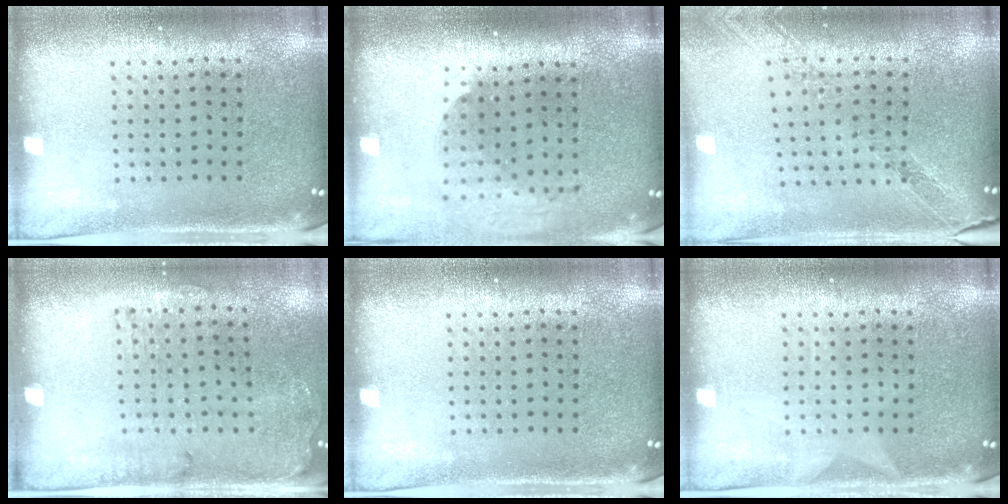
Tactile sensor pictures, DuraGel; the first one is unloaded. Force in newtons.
{"total": 1.9, "press": 1.4, "slide": 1.3}
{"total": 1.1, "press": 1.1, "slide": 0.2}
{"total": 1.7, "press": 1.2, "slide": 1.2}
{"total": 0.0}
{"total": 0.8, "press": 0.8, "slide": 0.1}